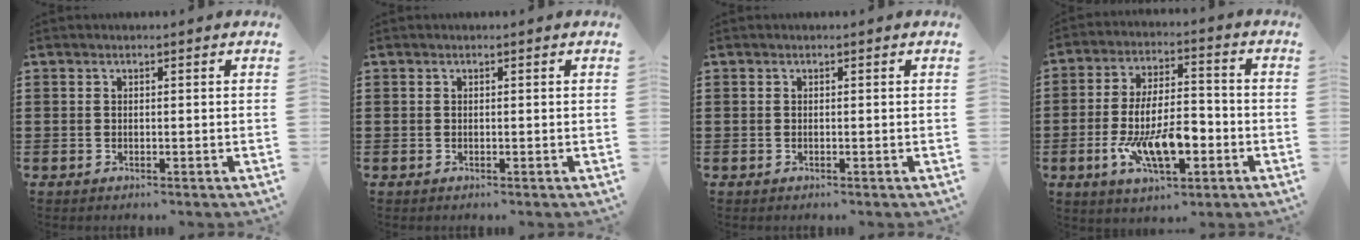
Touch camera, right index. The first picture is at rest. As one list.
[{"total": 0.0}, {"total": 0.0}, {"total": 11.5, "force": [-4.0, 4.6, 9.7], "torque": [-0.193, 0.004, -0.070]}]